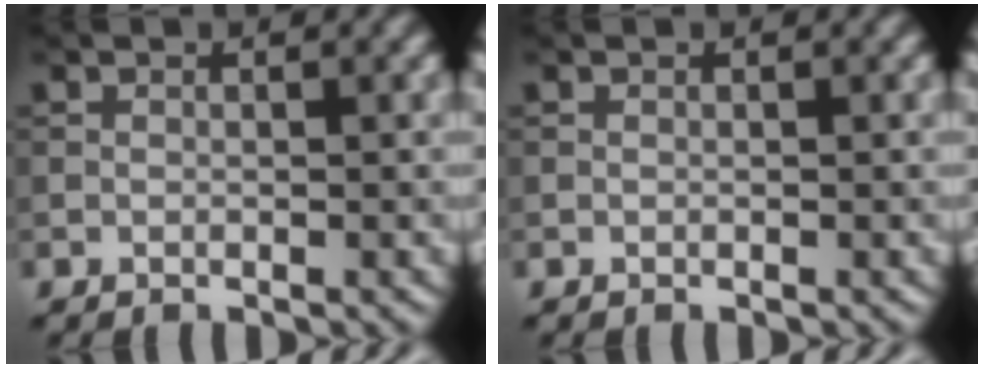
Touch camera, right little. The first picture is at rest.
{"total": 0.0}